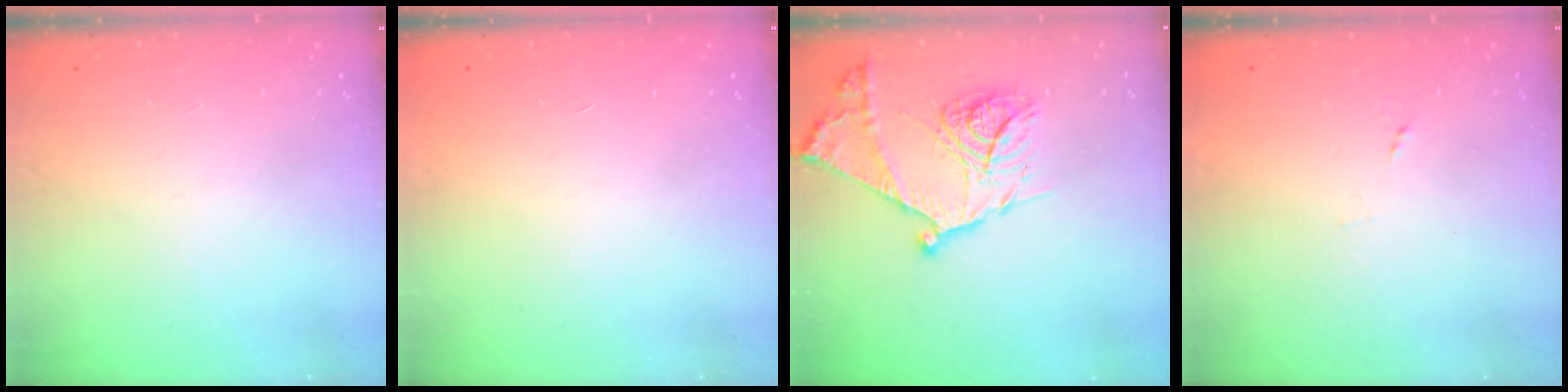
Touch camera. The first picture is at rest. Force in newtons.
{"total": 1.7, "press": 1.7, "slide": 0.1}
{"total": 18.1, "press": 18.0, "slide": 1.6}
{"total": 4.9, "press": 4.7, "slide": 1.1}